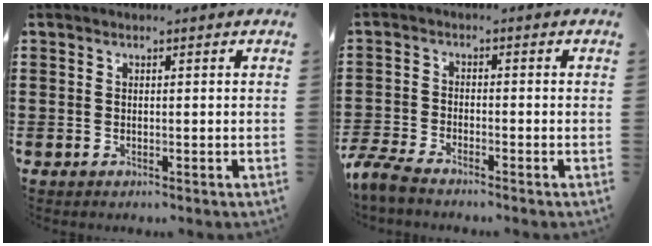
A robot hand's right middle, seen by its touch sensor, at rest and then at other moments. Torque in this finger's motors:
{"motor_torque": [2.13, 0.01, 0.31, 0.08]}